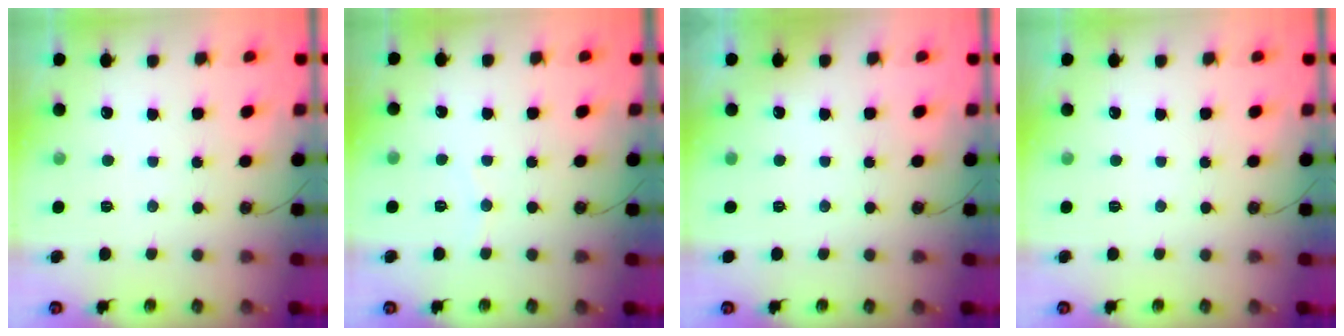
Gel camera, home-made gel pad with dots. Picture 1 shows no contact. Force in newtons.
{"total": 3.2, "press": 3.1, "slide": 0.3}
{"total": 1.7, "press": 0.4, "slide": 1.6}
{"total": 0.0}